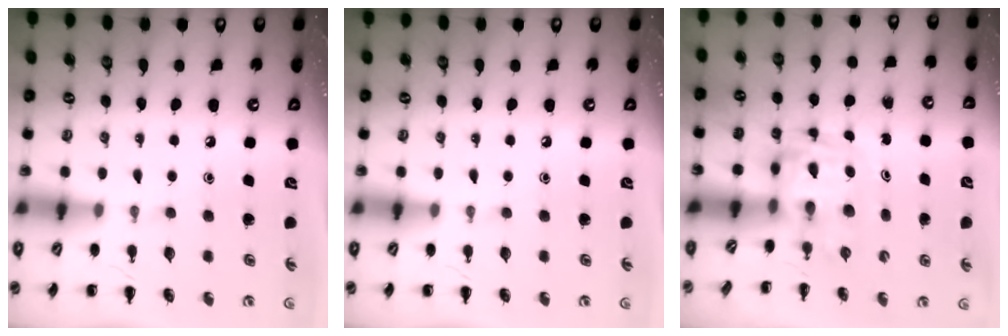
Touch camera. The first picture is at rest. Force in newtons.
{"total": 0.0}
{"total": 3.4, "press": 3.4, "slide": 0.6}